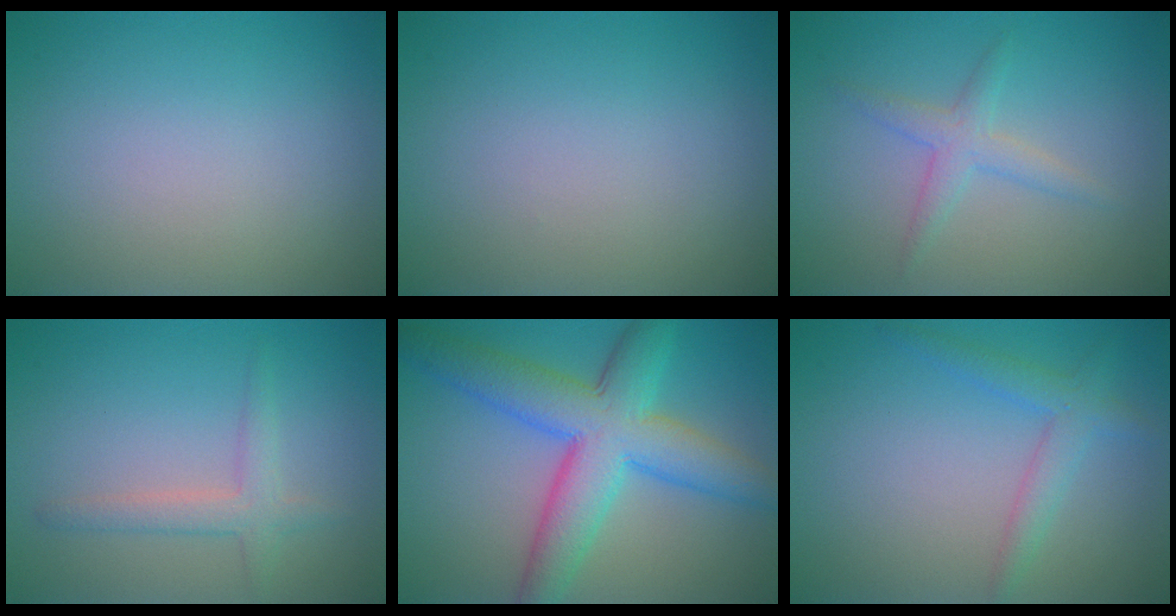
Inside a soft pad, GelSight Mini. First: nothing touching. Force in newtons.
{"total": 0.0}
{"total": 2.1, "press": 2.1, "slide": 0.1}
{"total": 2.2, "press": 2.2, "slide": 0.1}
{"total": 8.6, "press": 8.6, "slide": 0.1}
{"total": 2.5, "press": 2.5, "slide": 0.1}